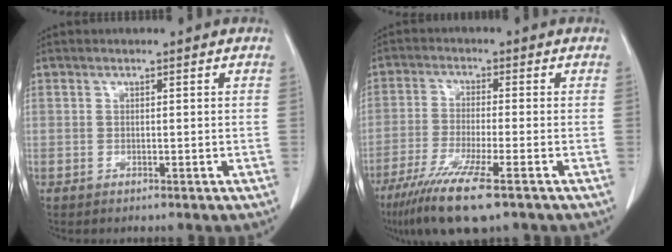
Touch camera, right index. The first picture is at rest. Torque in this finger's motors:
{"motor_torque": [1.21, -0.92, 0.63, 0.16]}